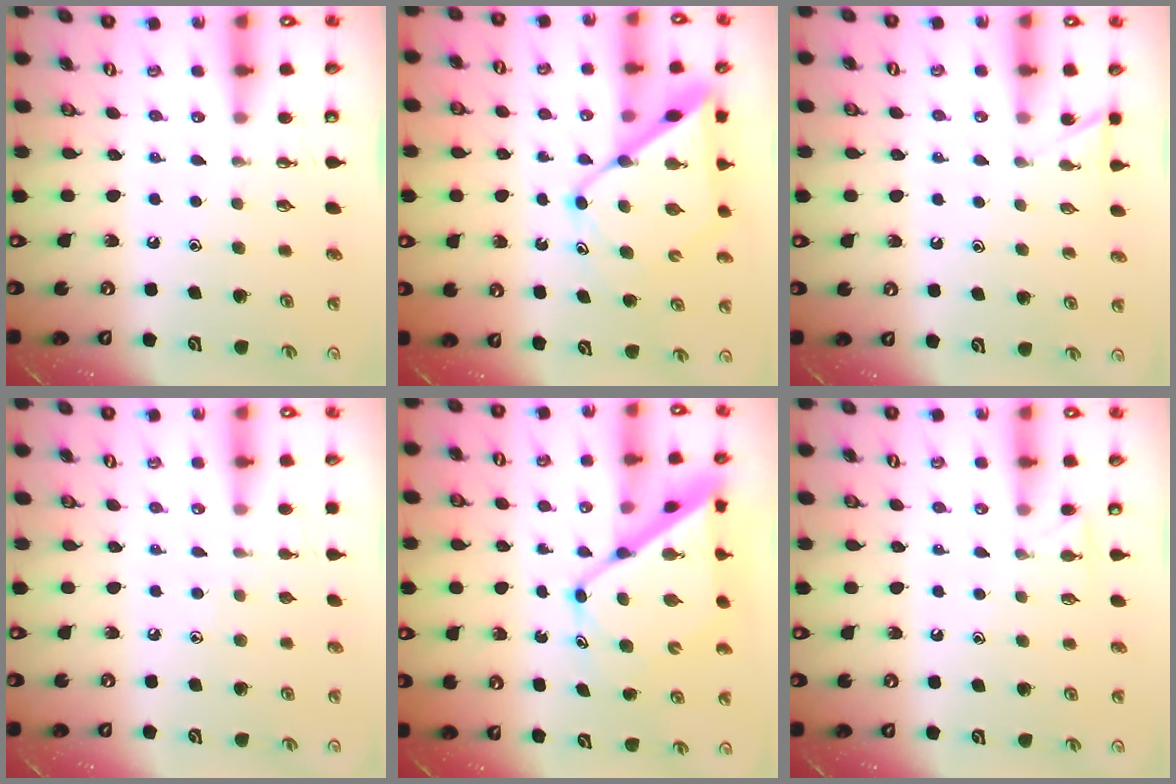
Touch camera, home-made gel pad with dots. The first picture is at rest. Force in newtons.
{"total": 13.8, "press": 13.7, "slide": 1.4}
{"total": 3.5, "press": 3.5, "slide": 0.5}
{"total": 4.8, "press": 4.8, "slide": 0.5}
{"total": 14.5, "press": 14.5, "slide": 1.0}
{"total": 4.0, "press": 4.0, "slide": 0.5}